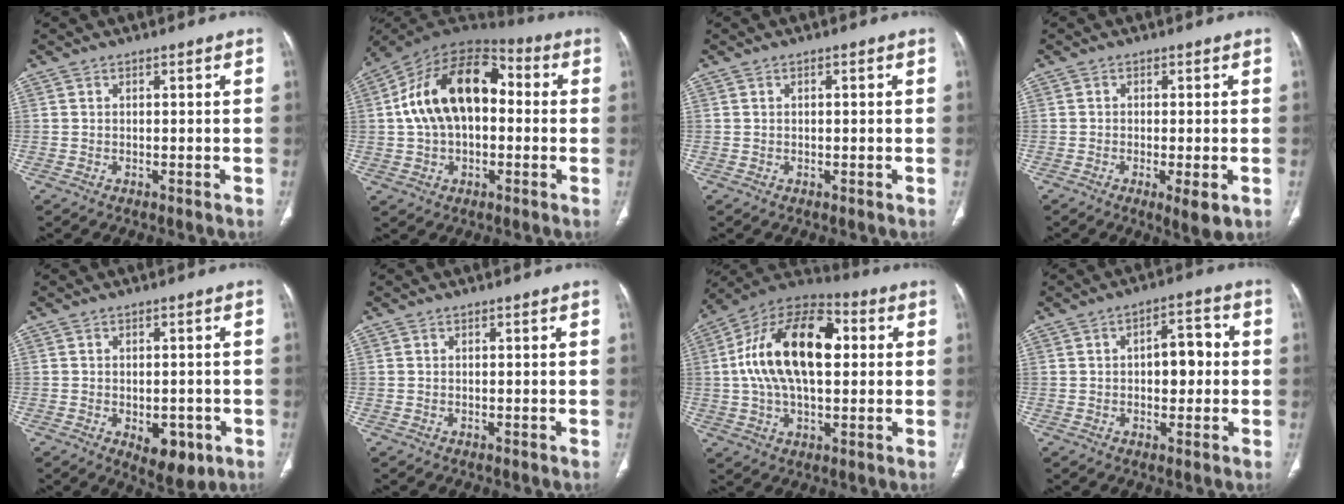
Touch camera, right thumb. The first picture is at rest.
{"total": 19.3, "force": [1.7, 11.9, 15.1], "torque": [-0.249, 0.041, 0.022]}
{"total": 0.6, "force": [0.1, 0.2, 0.6], "torque": [-0.009, 0.002, 0.002]}
{"total": 4.6, "force": [-1.6, 1.2, 4.1], "torque": [-0.068, -0.012, -0.024]}
{"total": 6.9, "force": [-2.4, 3.8, 5.2], "torque": [-0.051, 0.003, -0.017]}
{"total": 0.0}
{"total": 21.2, "force": [2.9, 11.5, 17.5], "torque": [-0.298, 0.026, 0.041]}
{"total": 6.9, "force": [0.3, 3.8, 5.7], "torque": [-0.059, 0.021, -0.002]}